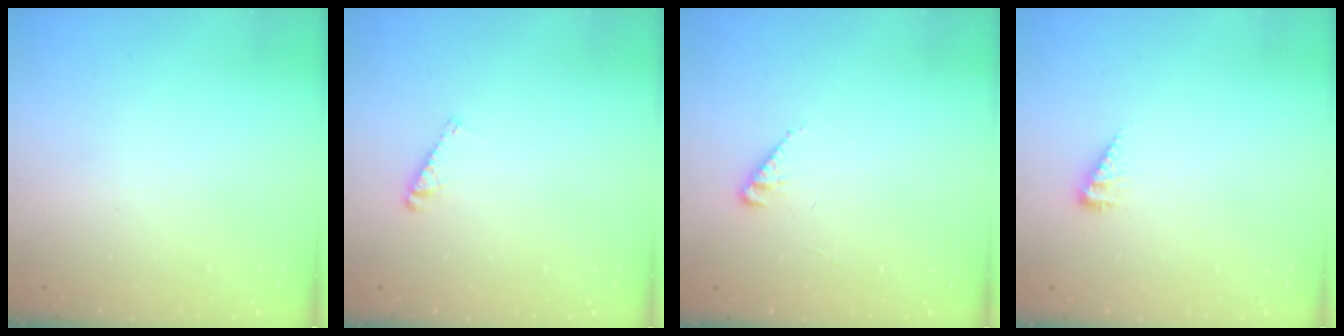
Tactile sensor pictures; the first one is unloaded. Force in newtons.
{"total": 3.0, "press": 3.0, "slide": 0.2}
{"total": 2.7, "press": 2.6, "slide": 0.4}
{"total": 4.6, "press": 4.6, "slide": 0.7}